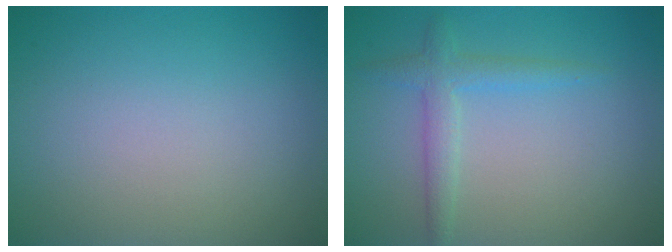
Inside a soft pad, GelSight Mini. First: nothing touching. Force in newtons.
{"total": 2.2, "press": 2.2, "slide": 0.1}